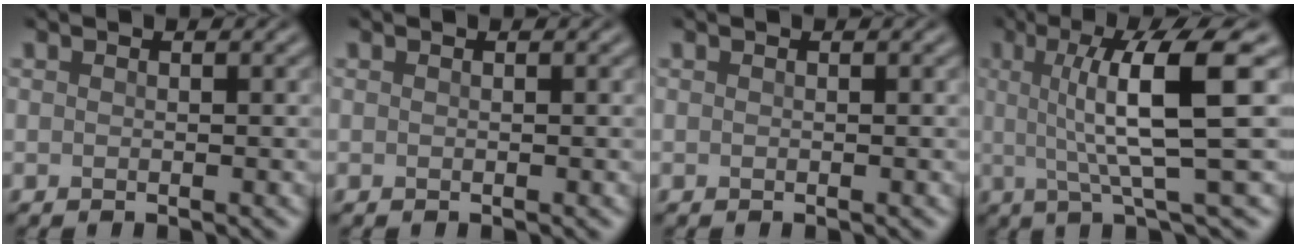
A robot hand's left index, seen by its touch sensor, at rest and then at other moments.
{"total": 0.0}
{"total": 0.0}
{"total": 9.0, "force": [1.3, 1.8, 8.7], "torque": [-0.118, 0.006, 0.019]}